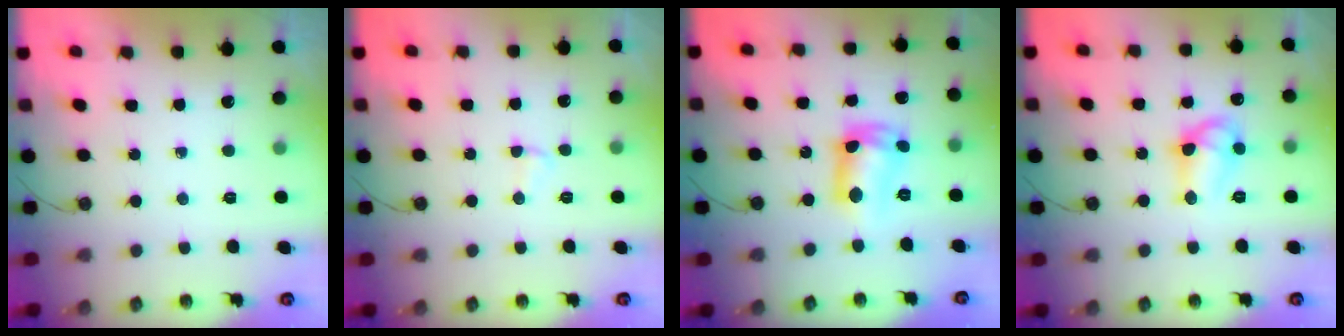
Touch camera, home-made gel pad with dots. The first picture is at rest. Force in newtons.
{"total": 2.5, "press": 2.5, "slide": 0.4}
{"total": 10.6, "press": 10.6, "slide": 0.7}
{"total": 11.1, "press": 11.0, "slide": 0.7}